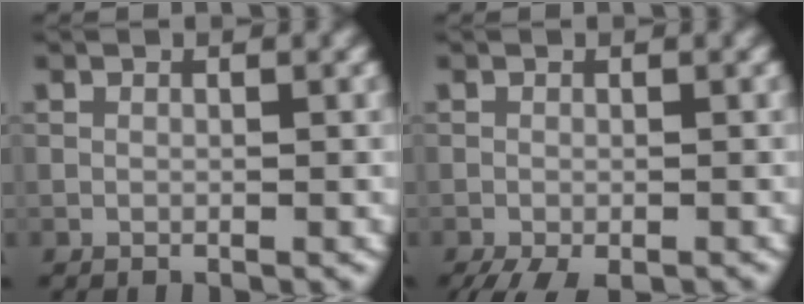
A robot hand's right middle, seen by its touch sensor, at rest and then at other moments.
{"total": 3.5, "force": [-2.5, 1.0, 2.2], "torque": [-0.035, -0.009, -0.040]}